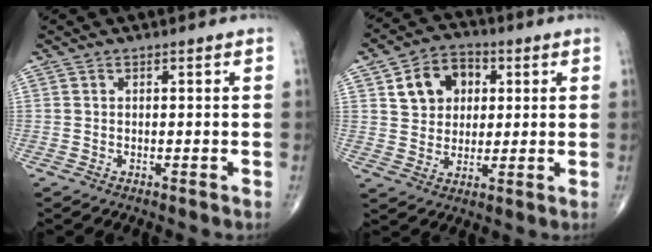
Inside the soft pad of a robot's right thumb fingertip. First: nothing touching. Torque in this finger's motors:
{"motor_torque": [-0.45, 0.79, 0.30, 0.07, 0.07]}